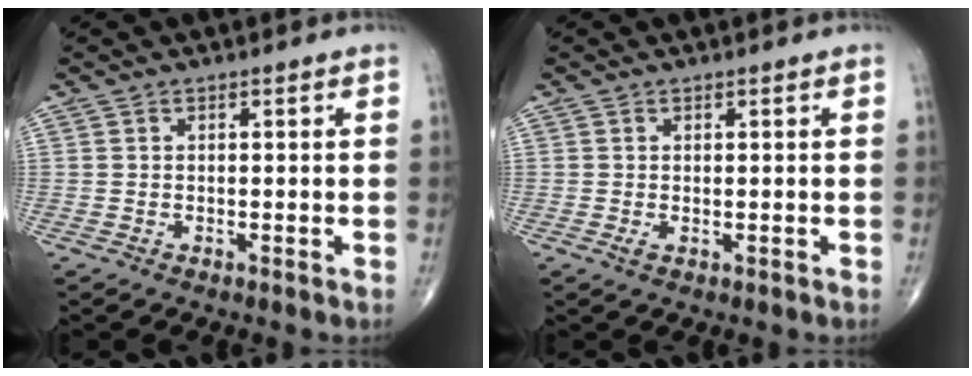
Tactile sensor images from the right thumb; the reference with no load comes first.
{"total": 1.0, "force": [-0.1, 0.5, 0.8], "torque": [-0.017, 0.000, 0.000]}